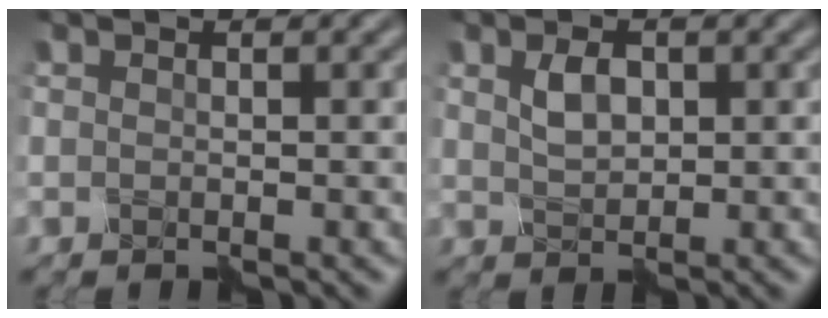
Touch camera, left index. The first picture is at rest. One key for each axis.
{"total": 2.3, "fx": 0.5, "fy": 1.4, "fz": 1.7, "tx": -0.036, "ty": 0.000, "tz": 0.012}